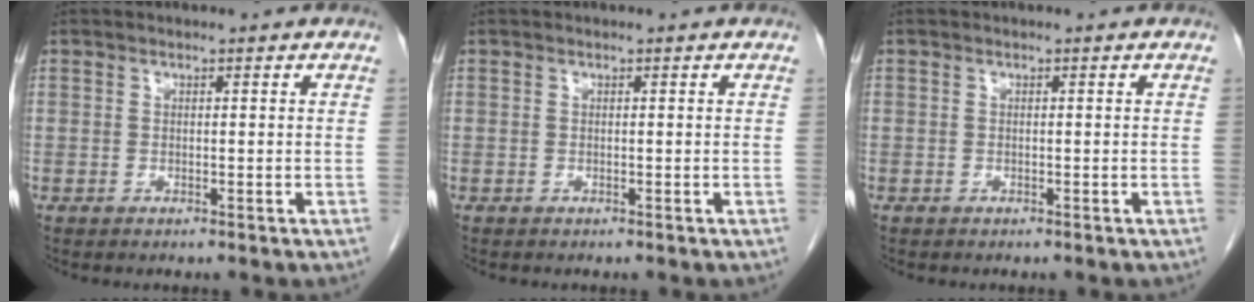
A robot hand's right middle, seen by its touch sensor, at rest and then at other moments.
{"total": 0.0}
{"total": 0.0}